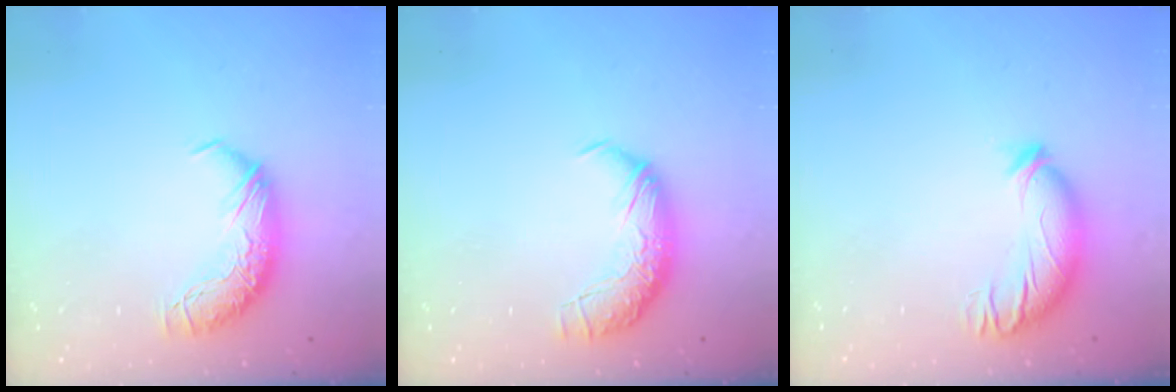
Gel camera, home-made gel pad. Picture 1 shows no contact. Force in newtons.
{"total": 2.3, "press": 0.9, "slide": 2.1}
{"total": 3.4, "press": 3.1, "slide": 1.3}